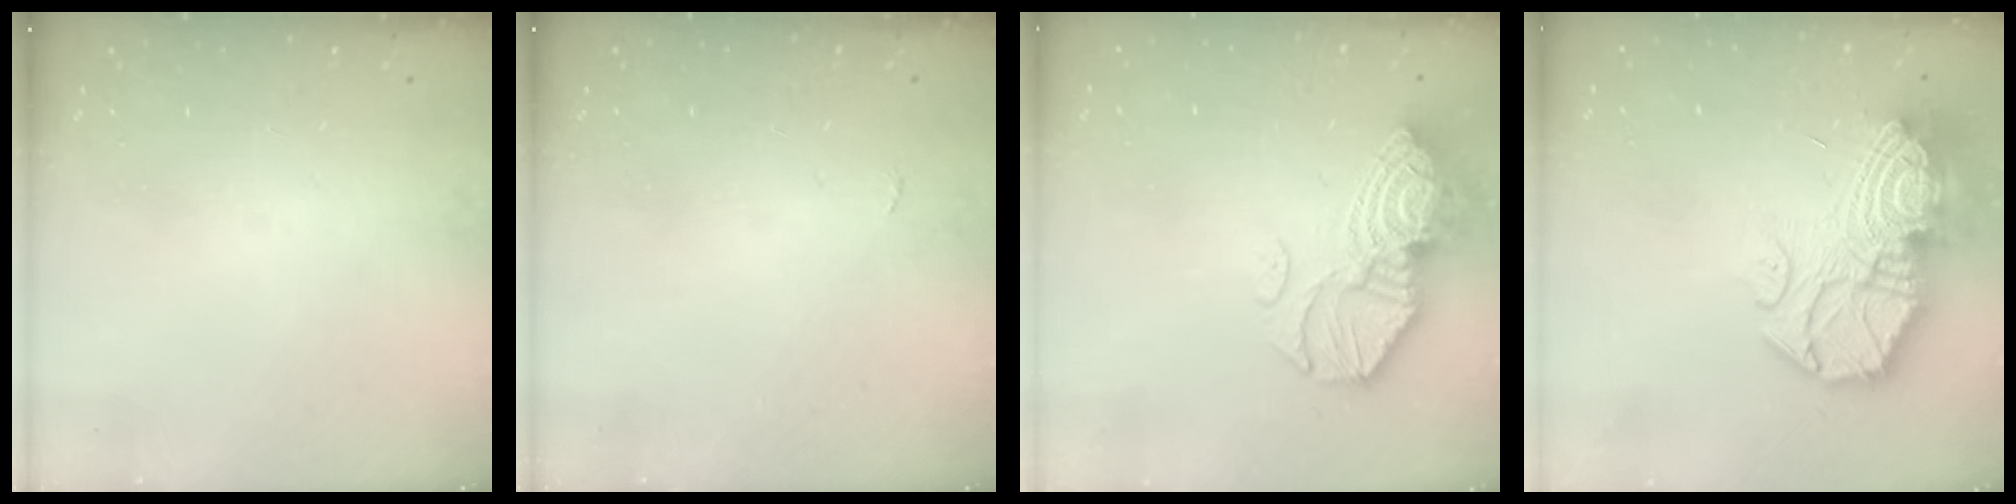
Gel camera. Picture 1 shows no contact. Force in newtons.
{"total": 2.2, "press": 2.2, "slide": 0.3}
{"total": 13.8, "press": 13.7, "slide": 1.6}
{"total": 23.2, "press": 23.1, "slide": 2.1}